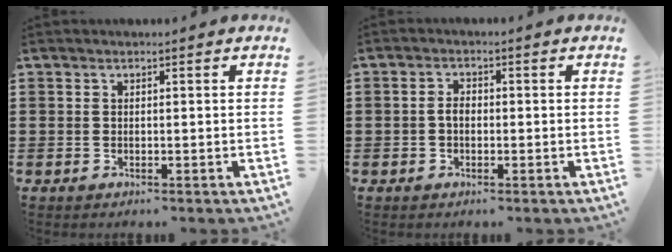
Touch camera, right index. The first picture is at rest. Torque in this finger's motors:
{"motor_torque": [0.27, 0.21, 0.13, 0.06]}